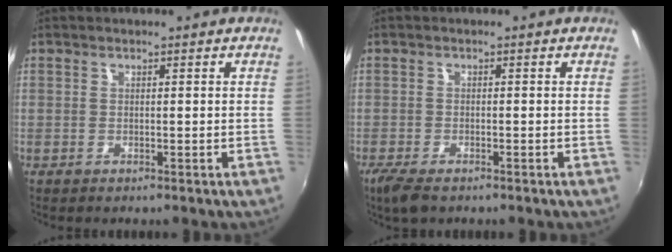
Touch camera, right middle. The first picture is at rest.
{"total": 4.5, "force": [-3.2, 1.5, 2.7], "torque": [-0.065, -0.019, -0.059]}